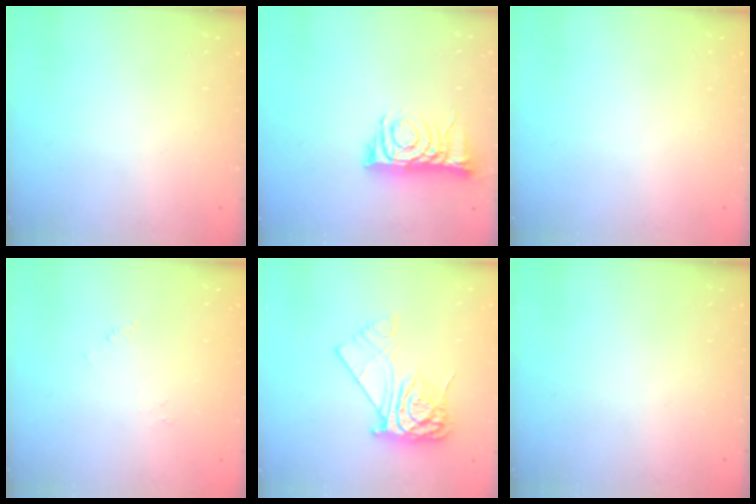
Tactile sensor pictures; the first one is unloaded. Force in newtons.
{"total": 7.9, "press": 7.9, "slide": 1.0}
{"total": 0.0}
{"total": 0.0}
{"total": 12.8, "press": 12.7, "slide": 1.2}
{"total": 0.0}